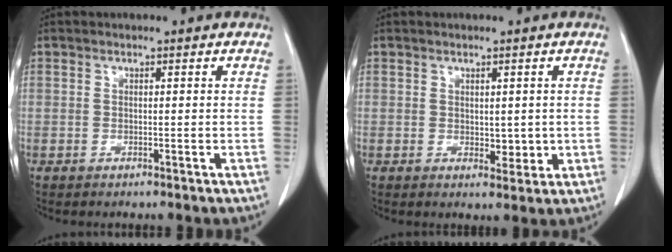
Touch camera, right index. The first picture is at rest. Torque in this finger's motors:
{"motor_torque": [0.05, 0.02, 0.08, 0.03]}